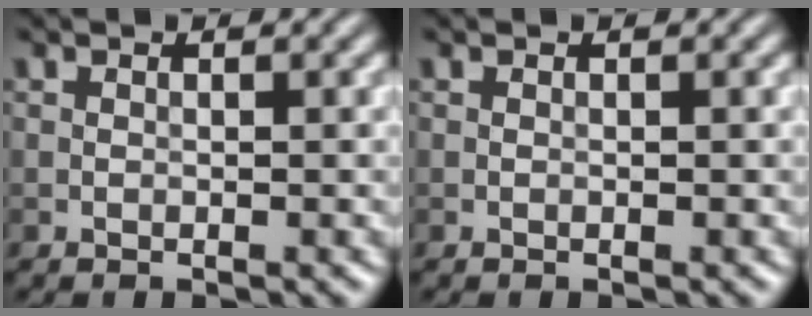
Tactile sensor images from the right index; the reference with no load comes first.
{"total": 0.0}